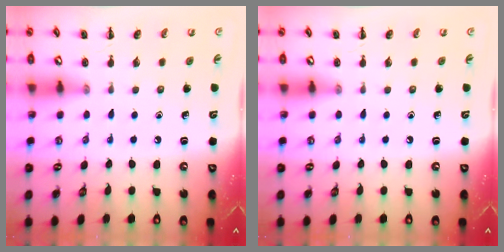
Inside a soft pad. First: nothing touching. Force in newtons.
{"total": 0.0}